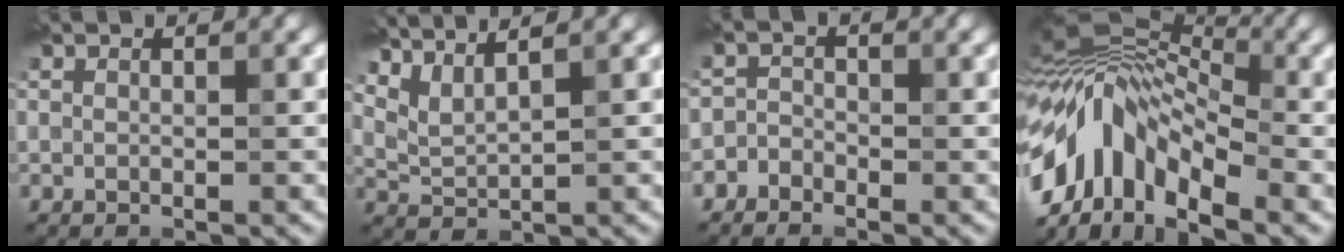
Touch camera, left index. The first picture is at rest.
{"total": 3.3, "force": [2.9, 0.7, 1.6], "torque": [-0.037, 0.003, 0.063]}
{"total": 1.5, "force": [-1.1, 1.0, 0.1], "torque": [0.014, 0.006, -0.029]}
{"total": 10.3, "force": [-2.9, 5.9, 7.9], "torque": [-0.139, 0.023, -0.076]}